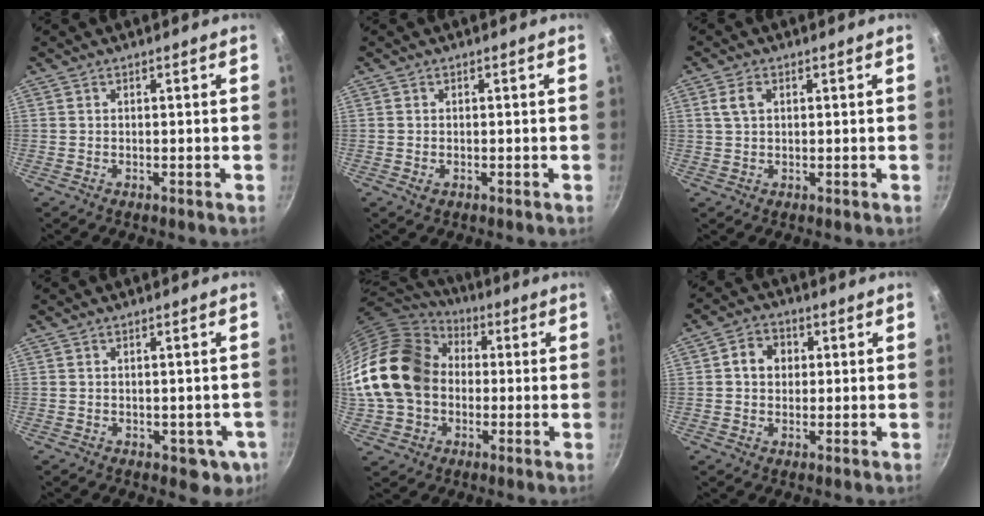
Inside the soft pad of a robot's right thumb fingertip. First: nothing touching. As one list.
[{"total": 1.1, "force": [-0.3, 0.8, 0.7], "torque": [-0.013, -0.001, -0.003]}, {"total": 3.2, "force": [1.0, 2.1, 2.2], "torque": [-0.039, 0.006, 0.018]}, {"total": 5.0, "force": [-1.1, 3.2, 3.7], "torque": [-0.021, 0.004, -0.008]}, {"total": 23.6, "force": [0.7, 18.5, 14.6], "torque": [-0.288, 0.056, 0.014]}, {"total": 5.5, "force": [1.0, 4.6, 2.9], "torque": [-0.024, 0.007, 0.007]}]